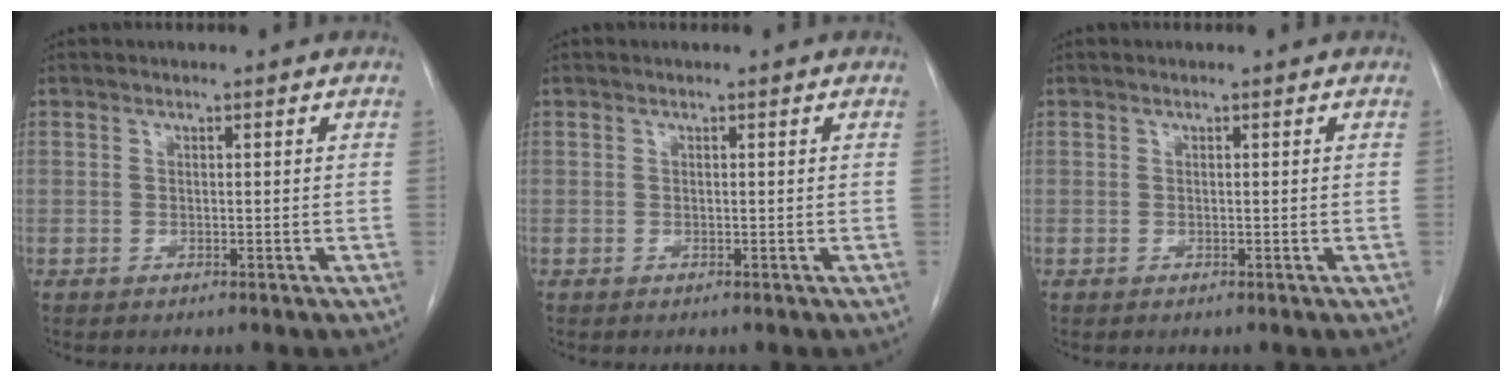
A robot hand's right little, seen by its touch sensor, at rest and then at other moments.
{"total": 0.0}
{"total": 0.0}